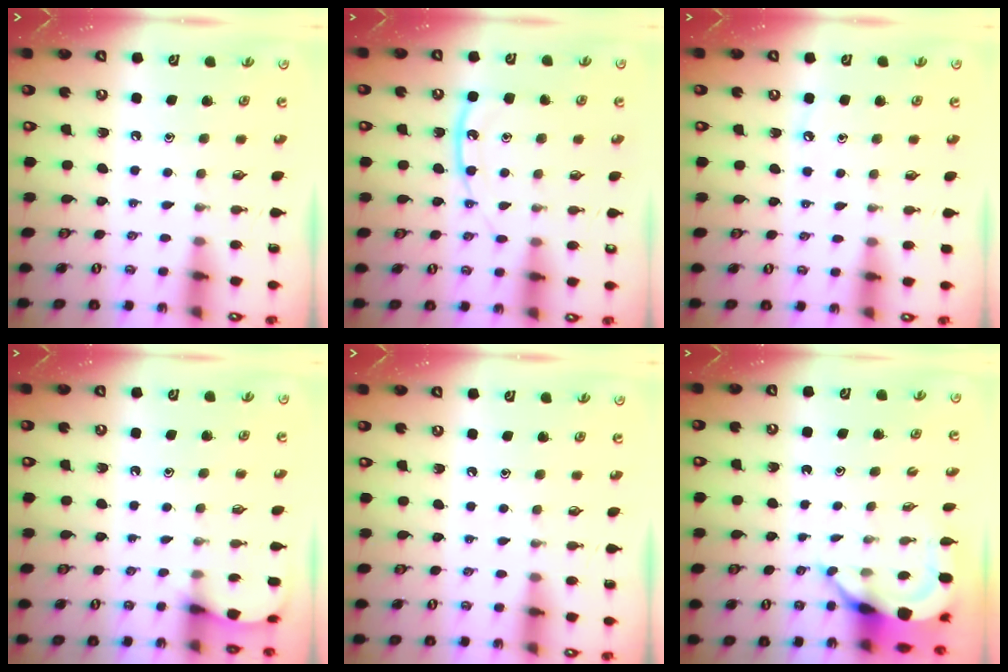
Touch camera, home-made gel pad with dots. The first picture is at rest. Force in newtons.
{"total": 11.7, "press": 11.7, "slide": 0.9}
{"total": 3.2, "press": 3.2, "slide": 0.4}
{"total": 3.9, "press": 3.8, "slide": 0.5}
{"total": 0.0}
{"total": 6.0, "press": 6.0, "slide": 0.5}